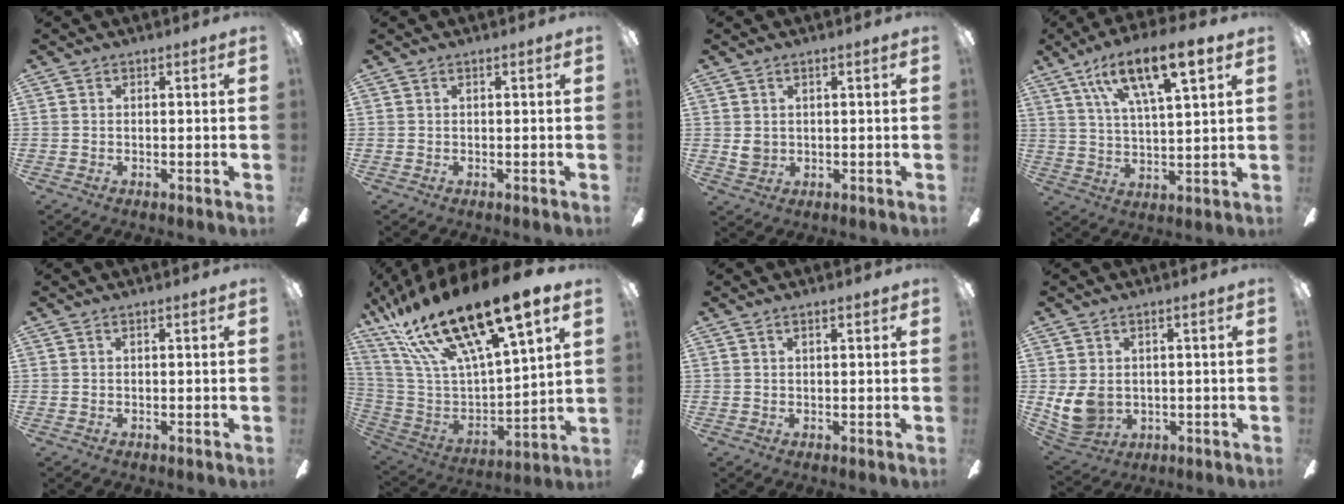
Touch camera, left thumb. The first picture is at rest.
{"total": 0.0}
{"total": 2.9, "force": [0.9, 2.3, 1.6], "torque": [-0.026, 0.002, 0.015]}
{"total": 15.7, "force": [9.8, 4.6, 11.3], "torque": [-0.200, -0.037, 0.163]}
{"total": 0.0}
{"total": 25.1, "force": [16.9, 6.8, 17.2], "torque": [-0.334, -0.105, 0.277]}
{"total": 2.1, "force": [1.1, 0.5, 1.7], "torque": [-0.029, 0.000, 0.017]}
{"total": 8.0, "force": [0.4, 6.1, 5.1], "torque": [-0.132, 0.001, 0.013]}